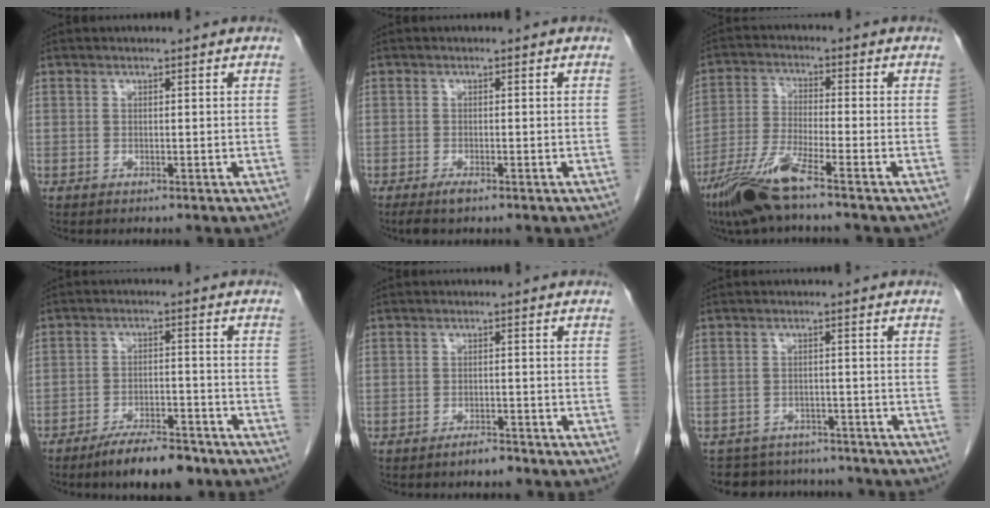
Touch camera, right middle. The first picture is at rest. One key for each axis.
{"total": 1.9, "fx": -1.3, "fy": 0.4, "fz": 1.4, "tx": -0.032, "ty": -0.005, "tz": -0.023}
{"total": 9.1, "fx": -6.4, "fy": 0.2, "fz": 6.5, "tx": -0.143, "ty": -0.025, "tz": -0.127}
{"total": 8.6, "fx": -6.8, "fy": 2.1, "fz": 5.0, "tx": -0.079, "ty": -0.010, "tz": -0.111}
{"total": 1.9, "fx": -1.7, "fy": 0.4, "fz": 0.9, "tx": -0.020, "ty": -0.003, "tz": -0.024}
{"total": 8.1, "fx": -7.4, "fy": 3.4, "fz": 0.6, "tx": -0.003, "ty": 0.017, "tz": -0.092}